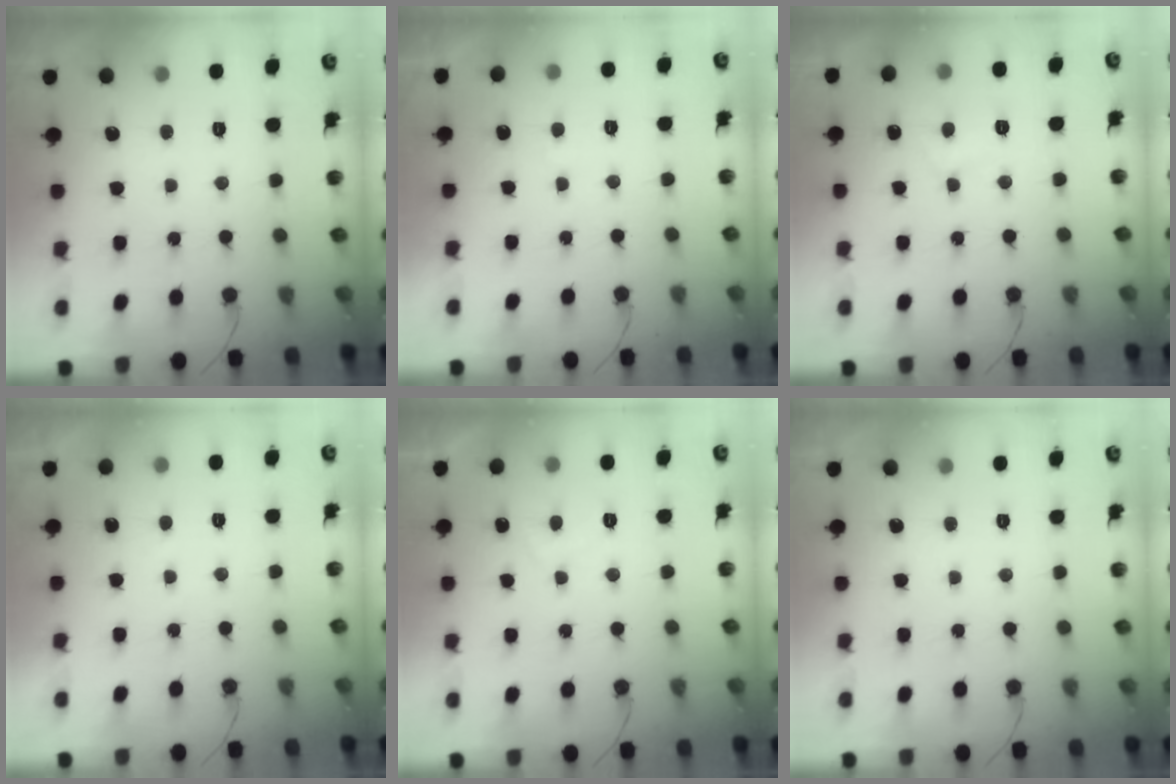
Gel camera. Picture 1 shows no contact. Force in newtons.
{"total": 1.3, "press": 1.2, "slide": 0.5}
{"total": 5.6, "press": 5.6, "slide": 0.6}
{"total": 0.8, "press": 0.7, "slide": 0.5}
{"total": 2.9, "press": 2.8, "slide": 0.8}
{"total": 0.0}